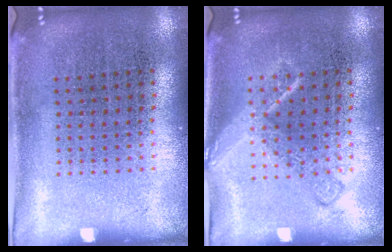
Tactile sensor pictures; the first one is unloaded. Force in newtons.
{"total": 2.1, "press": 2.1, "slide": 0.3}